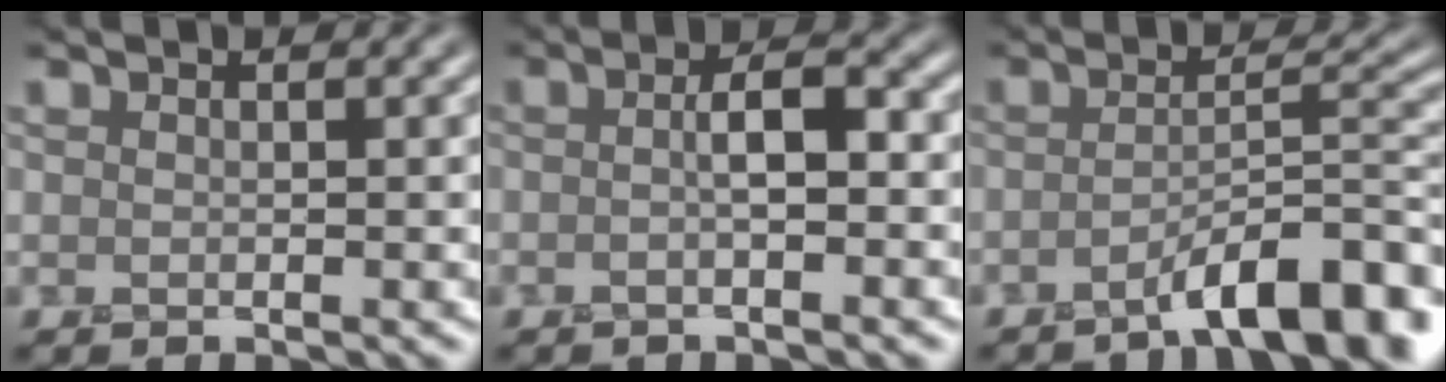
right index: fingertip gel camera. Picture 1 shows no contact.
{"total": 2.8, "force": [-0.5, 0.6, 2.7], "torque": [-0.046, 0.007, -0.012]}
{"total": 6.7, "force": [-4.2, 1.4, 5.0], "torque": [-0.068, 0.016, -0.065]}